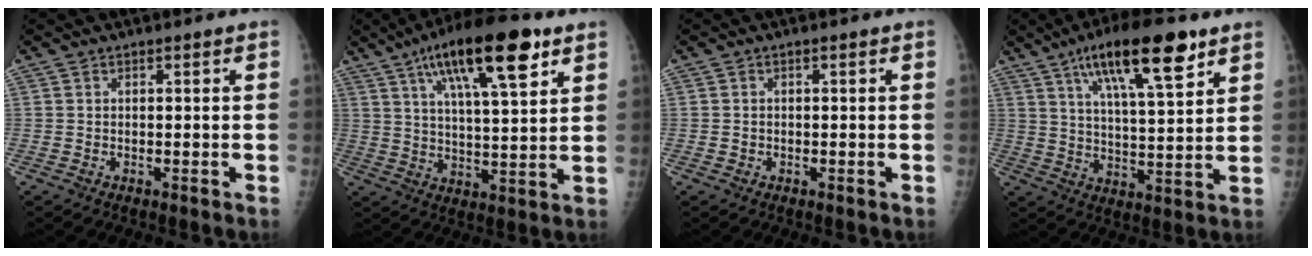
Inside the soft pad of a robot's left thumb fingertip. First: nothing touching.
{"total": 17.8, "force": [9.2, 4.9, 14.3], "torque": [-0.212, -0.021, 0.152]}
{"total": 0.7, "force": [-0.3, 0.6, -0.1], "torque": [0.008, 0.003, -0.006]}
{"total": 16.6, "force": [9.2, 4.4, 13.1], "torque": [-0.192, -0.031, 0.154]}